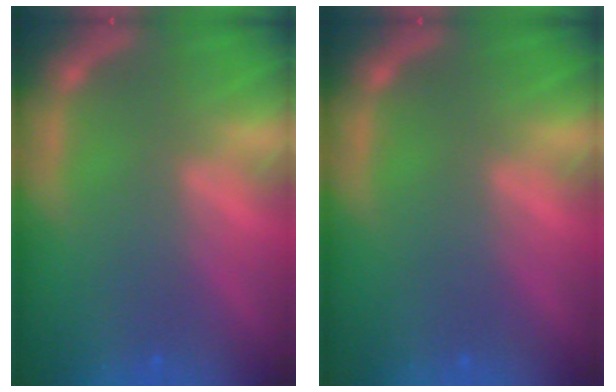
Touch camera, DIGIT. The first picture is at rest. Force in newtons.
{"total": 0.0}